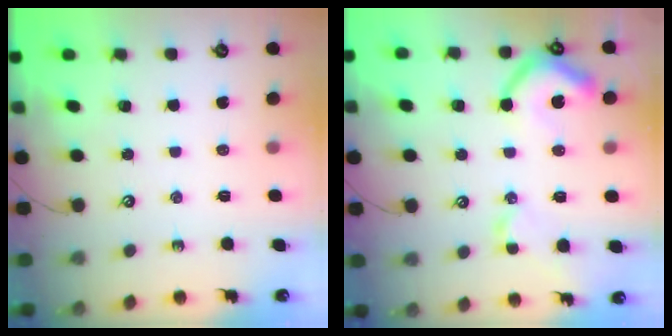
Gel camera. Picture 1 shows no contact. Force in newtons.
{"total": 10.0, "press": 10.0, "slide": 1.3}